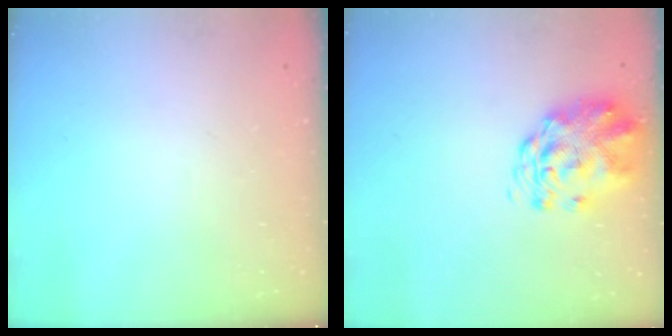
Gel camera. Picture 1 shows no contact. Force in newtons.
{"total": 3.0, "press": 2.8, "slide": 1.1}